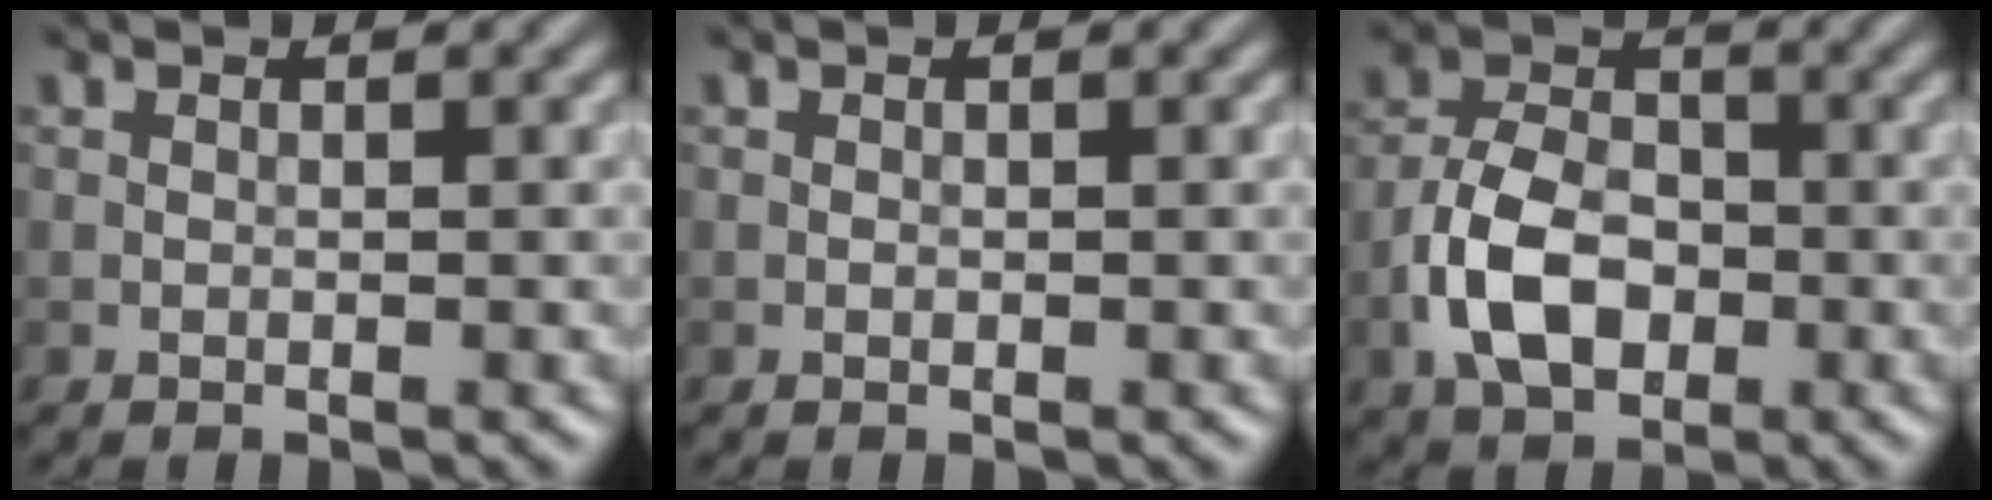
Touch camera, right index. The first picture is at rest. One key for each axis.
{"total": 0.0}
{"total": 6.4, "fx": -2.2, "fy": 4.1, "fz": 4.4, "tx": -0.083, "ty": 0.005, "tz": -0.047}